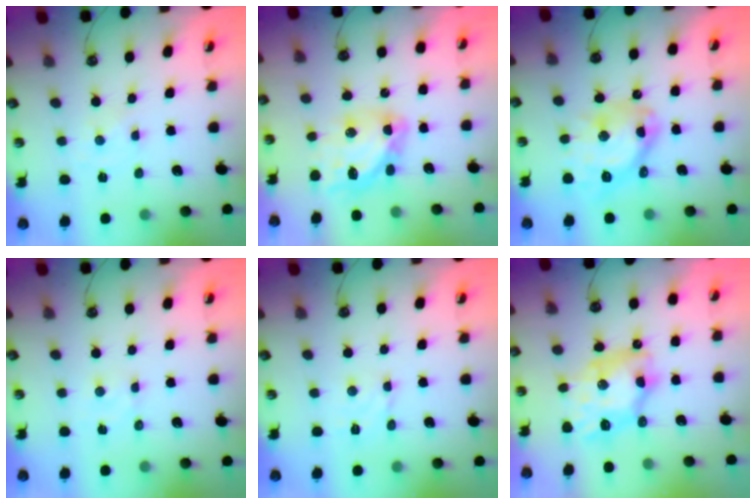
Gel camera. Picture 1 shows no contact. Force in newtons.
{"total": 13.6, "press": 13.5, "slide": 1.7}
{"total": 16.1, "press": 16.0, "slide": 1.6}
{"total": 2.2, "press": 2.2, "slide": 0.3}
{"total": 2.9, "press": 2.8, "slide": 0.3}
{"total": 12.5, "press": 12.4, "slide": 1.4}